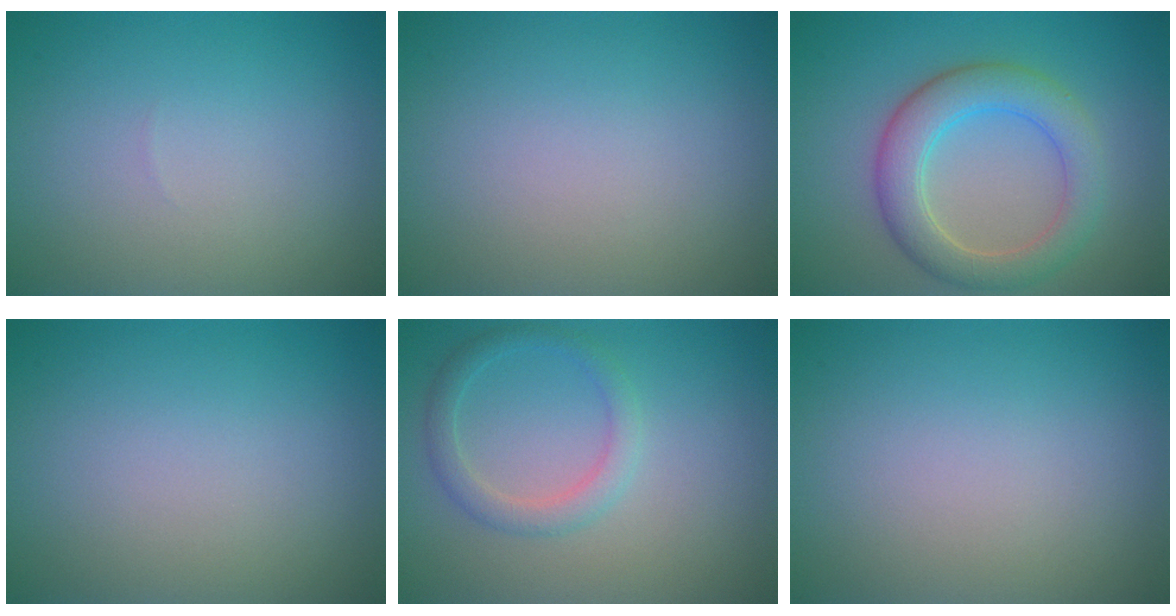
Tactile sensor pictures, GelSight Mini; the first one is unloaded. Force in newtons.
{"total": 0.0}
{"total": 5.3, "press": 5.3, "slide": 0.3}
{"total": 0.0}
{"total": 2.2, "press": 2.2, "slide": 0.1}
{"total": 0.0}